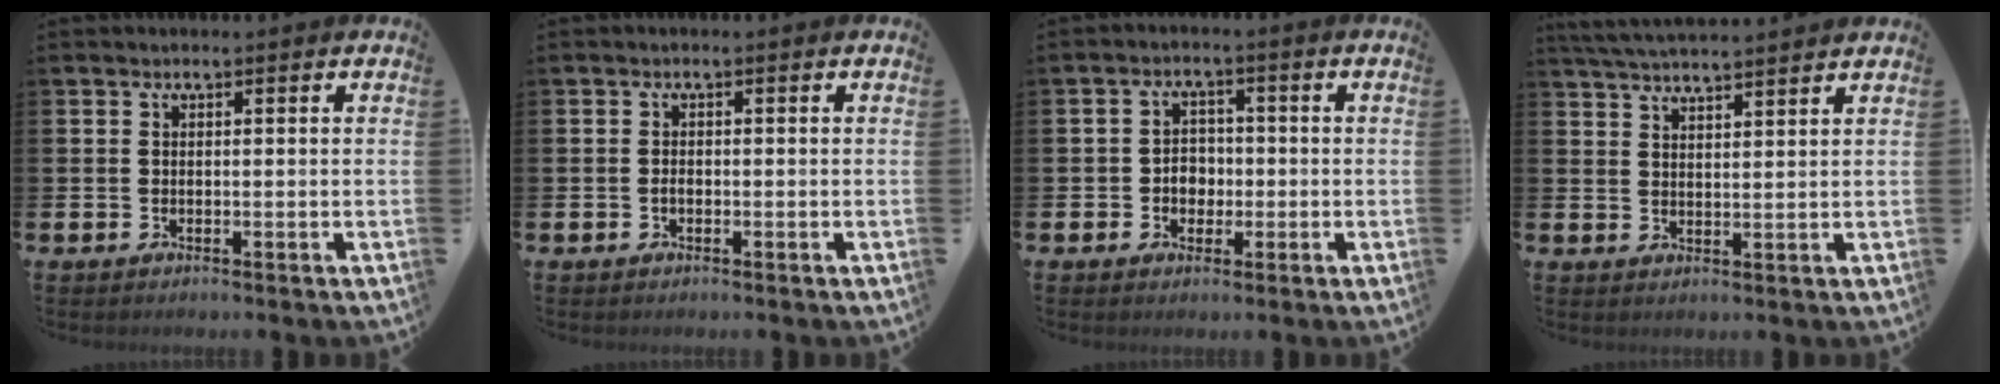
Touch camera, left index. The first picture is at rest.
{"total": 0.8, "force": [-0.3, 0.5, 0.5], "torque": [-0.005, -0.001, -0.008]}
{"total": 3.0, "force": [-0.8, 2.5, 1.5], "torque": [-0.020, 0.002, -0.022]}
{"total": 4.1, "force": [4.0, -0.4, 0.5], "torque": [-0.029, -0.016, 0.075]}